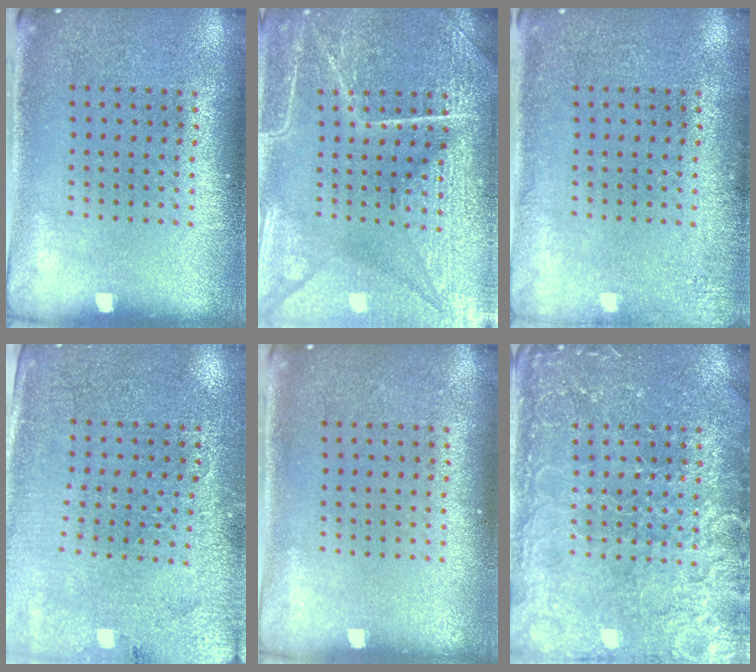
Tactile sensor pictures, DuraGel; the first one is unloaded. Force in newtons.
{"total": 7.2, "press": 7.1, "slide": 0.8}
{"total": 1.6, "press": 1.6, "slide": 0.3}
{"total": 2.8, "press": 2.7, "slide": 0.5}
{"total": 0.0}
{"total": 3.8, "press": 3.8, "slide": 0.5}